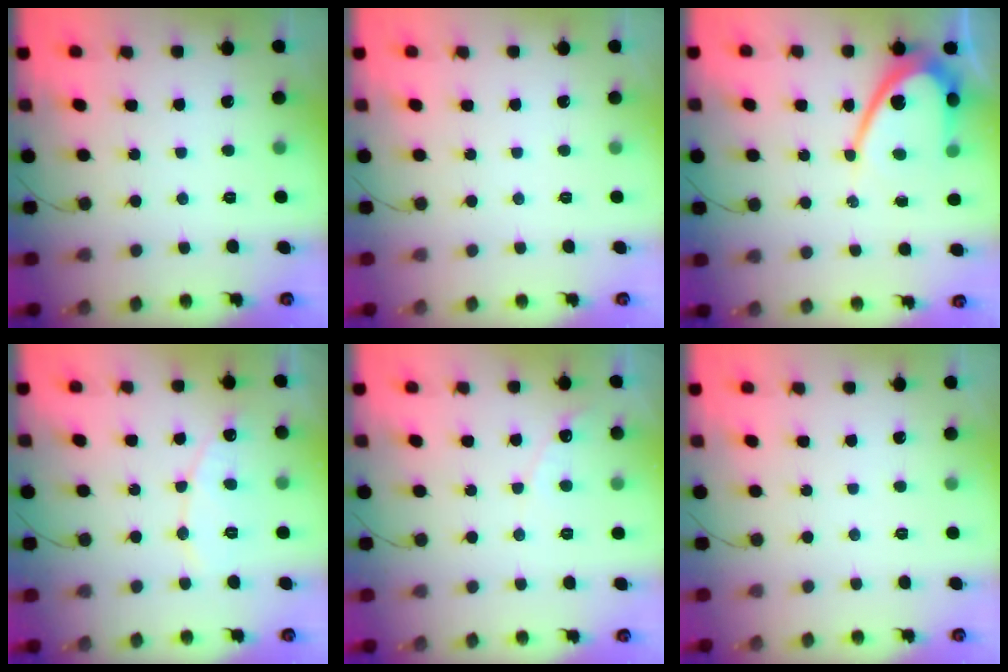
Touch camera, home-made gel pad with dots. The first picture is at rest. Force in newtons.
{"total": 0.0}
{"total": 11.8, "press": 11.7, "slide": 1.0}
{"total": 7.1, "press": 7.1, "slide": 0.6}
{"total": 4.3, "press": 4.3, "slide": 0.4}
{"total": 0.0}